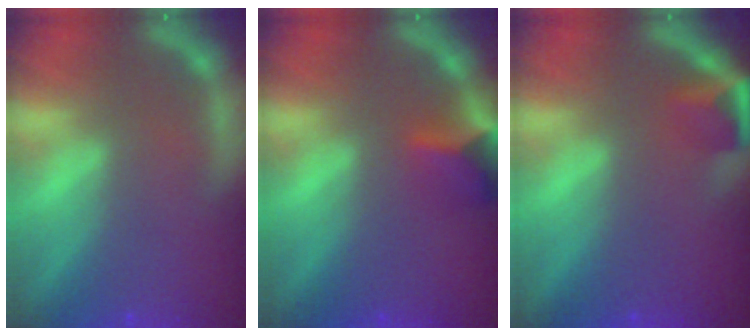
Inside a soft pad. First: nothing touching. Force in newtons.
{"total": 3.9}
{"total": 2.9}